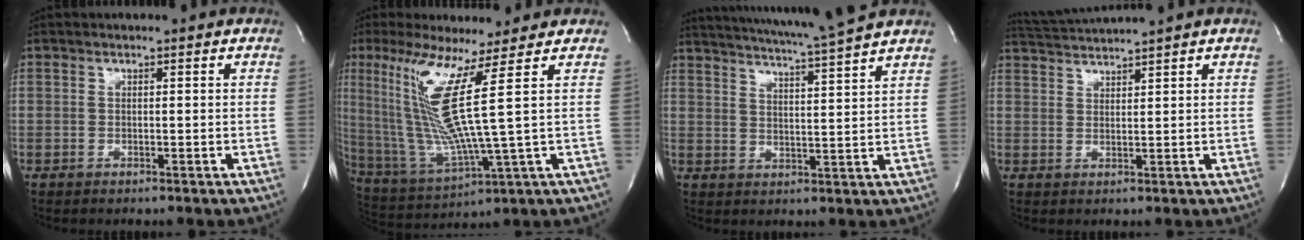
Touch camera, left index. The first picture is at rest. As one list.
[{"total": 12.6, "force": [4.2, -2.2, 11.7], "torque": [-0.246, -0.021, 0.088]}, {"total": 14.0, "force": [12.5, -1.7, 6.0], "torque": [-0.114, -0.022, 0.173]}, {"total": 4.6, "force": [4.2, -1.8, 0.6], "torque": [-0.016, 0.001, 0.084]}]